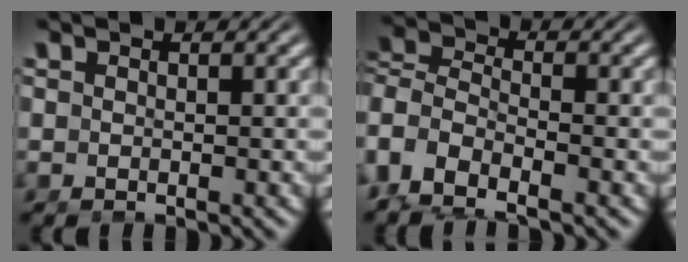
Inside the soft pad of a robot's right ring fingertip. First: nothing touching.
{"total": 8.7, "force": [-2.6, 7.5, 3.5], "torque": [-0.120, -0.042, -0.043]}